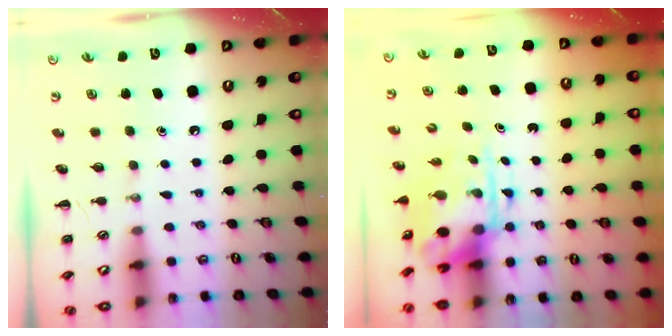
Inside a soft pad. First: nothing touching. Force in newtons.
{"total": 5.4, "press": 5.2, "slide": 1.3}